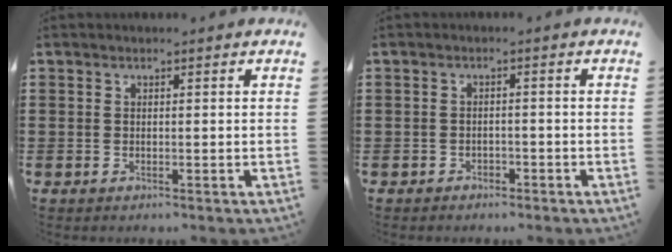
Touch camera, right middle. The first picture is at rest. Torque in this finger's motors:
{"motor_torque": [-0.27, -0.07, -0.01, 0.00]}